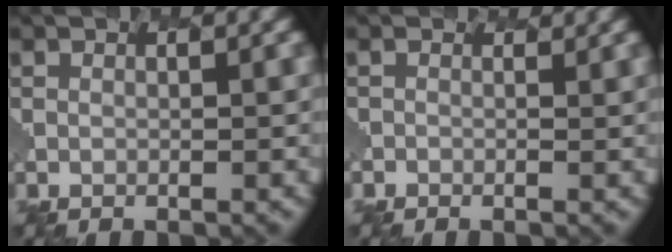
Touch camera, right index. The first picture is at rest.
{"total": 0.9, "force": [-0.7, 0.4, -0.4], "torque": [0.003, -0.002, -0.014]}